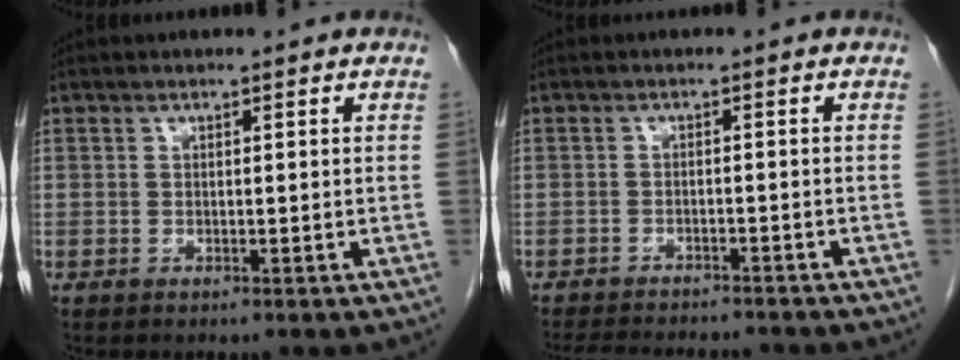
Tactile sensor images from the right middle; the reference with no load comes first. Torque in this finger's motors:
{"motor_torque": [0.09, -0.09, 0.01, 0.03]}